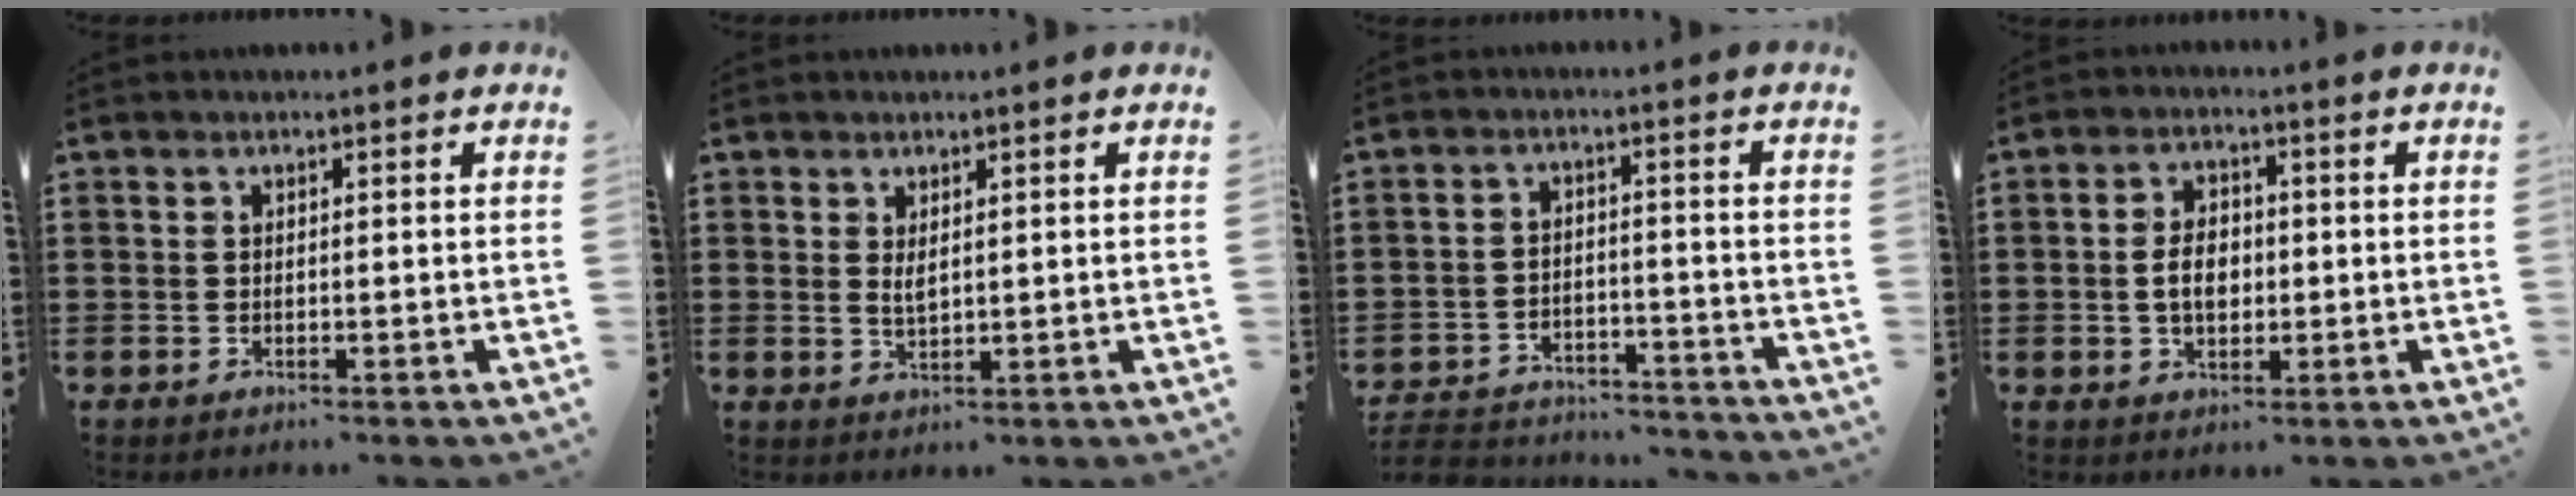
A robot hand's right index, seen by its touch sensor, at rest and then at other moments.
{"total": 1.9, "force": [1.1, 0.6, 1.4], "torque": [-0.028, 0.003, 0.020]}
{"total": 5.3, "force": [-5.2, 0.9, 0.8], "torque": [-0.025, 0.004, -0.106]}
{"total": 4.6, "force": [-0.2, 3.1, 3.4], "torque": [-0.060, 0.009, -0.008]}